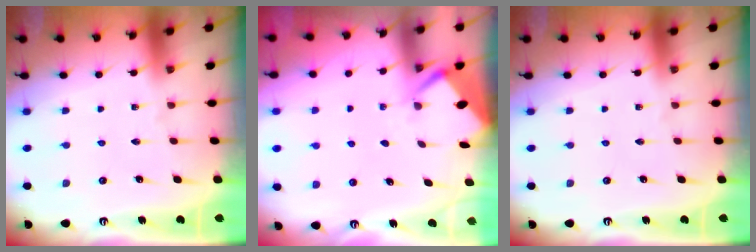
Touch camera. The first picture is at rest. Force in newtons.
{"total": 2.6, "press": 2.6, "slide": 0.4}
{"total": 0.0}